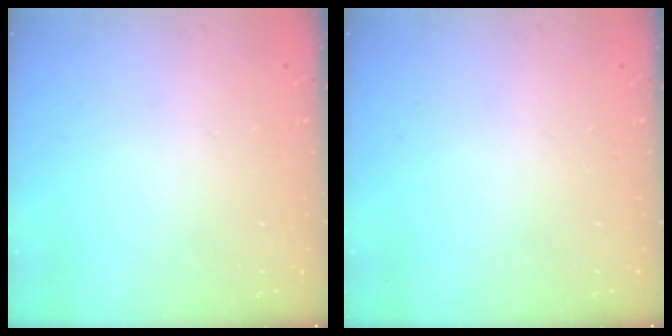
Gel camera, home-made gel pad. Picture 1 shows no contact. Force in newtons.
{"total": 0.0}